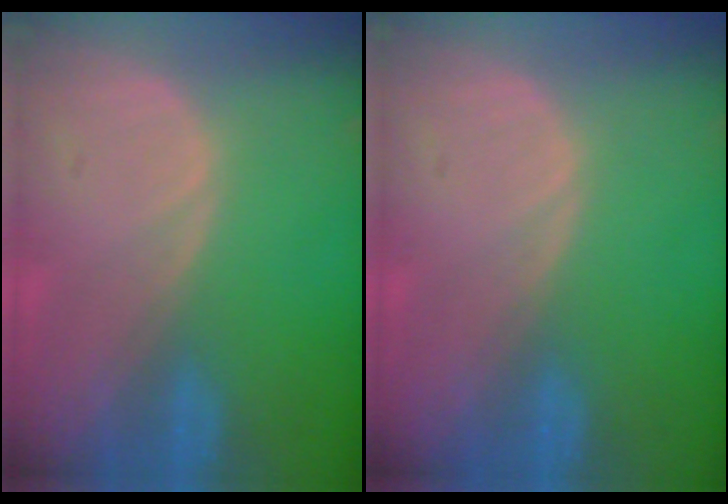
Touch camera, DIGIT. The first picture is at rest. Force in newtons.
{"total": 0.0}